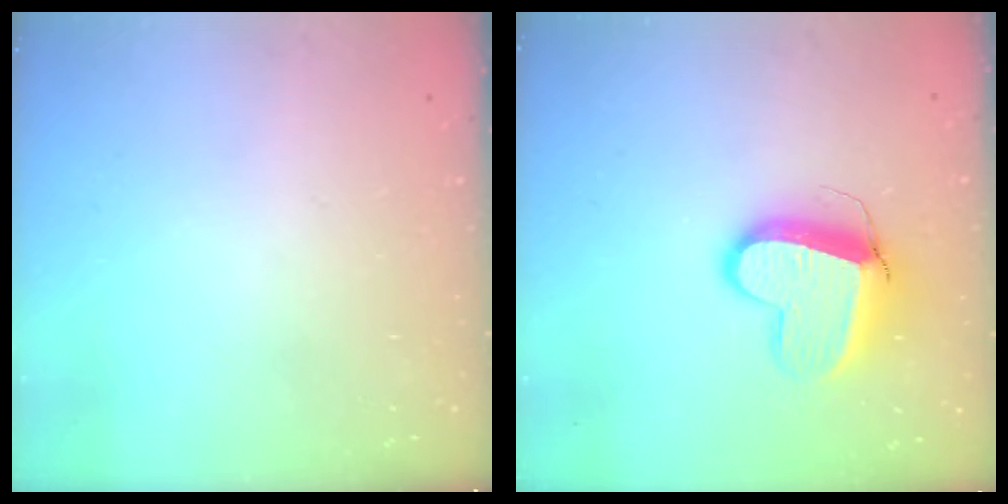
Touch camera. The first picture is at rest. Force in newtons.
{"total": 10.7, "press": 10.6, "slide": 1.3}